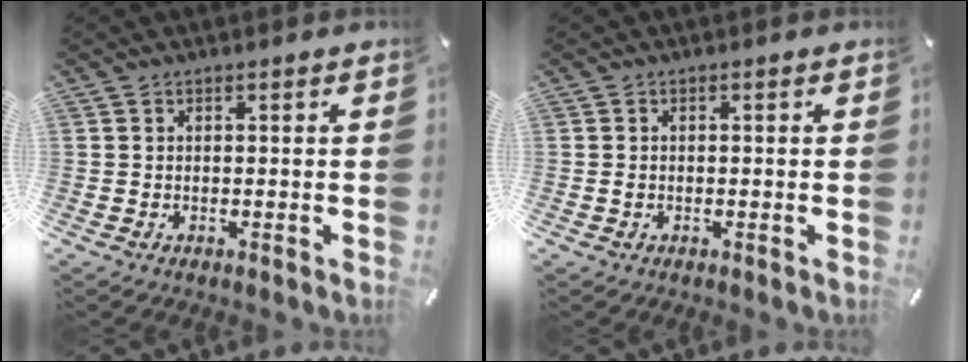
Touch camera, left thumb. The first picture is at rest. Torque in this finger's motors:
{"motor_torque": [-0.60, -0.14, 0.14, 0.38, -0.01]}